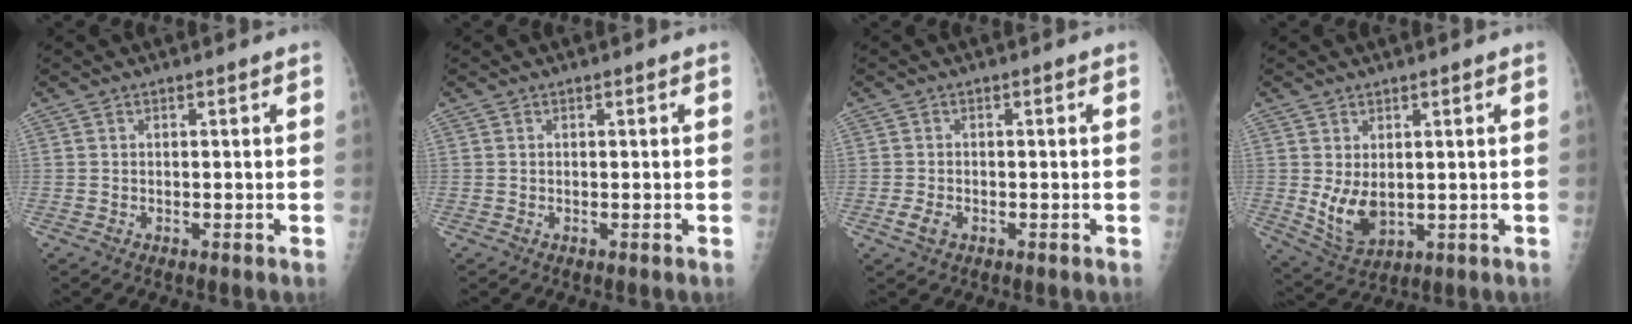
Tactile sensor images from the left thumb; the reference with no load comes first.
{"total": 0.0}
{"total": 2.4, "force": [-1.0, 1.6, 1.6], "torque": [-0.032, 0.000, -0.018]}
{"total": 6.8, "force": [0.4, 4.3, 5.2], "torque": [-0.084, -0.019, 0.026]}